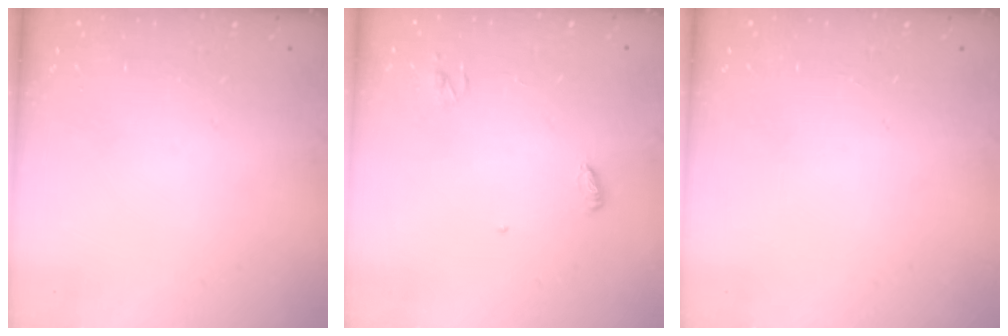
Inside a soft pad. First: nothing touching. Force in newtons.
{"total": 3.8, "press": 3.7, "slide": 0.4}
{"total": 0.0}